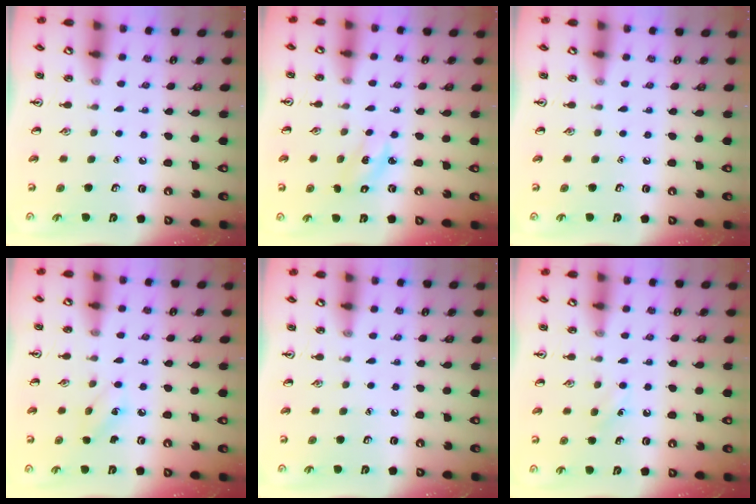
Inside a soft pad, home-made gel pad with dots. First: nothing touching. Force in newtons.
{"total": 2.4, "press": 2.3, "slide": 0.5}
{"total": 0.0}
{"total": 5.9, "press": 5.7, "slide": 1.3}
{"total": 0.0}
{"total": 4.2, "press": 3.9, "slide": 1.4}